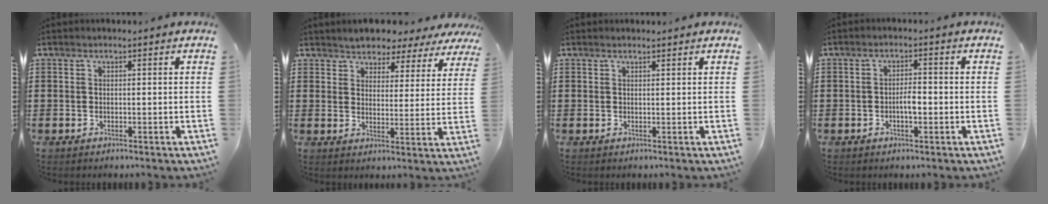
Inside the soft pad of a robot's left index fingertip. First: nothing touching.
{"total": 4.0, "force": [3.9, 0.9, -0.5], "torque": [-0.016, -0.020, 0.066]}
{"total": 0.6, "force": [0.6, 0.1, 0.2], "torque": [-0.005, 0.000, 0.011]}
{"total": 2.9, "force": [-0.7, 1.0, 2.7], "torque": [-0.042, 0.003, -0.016]}